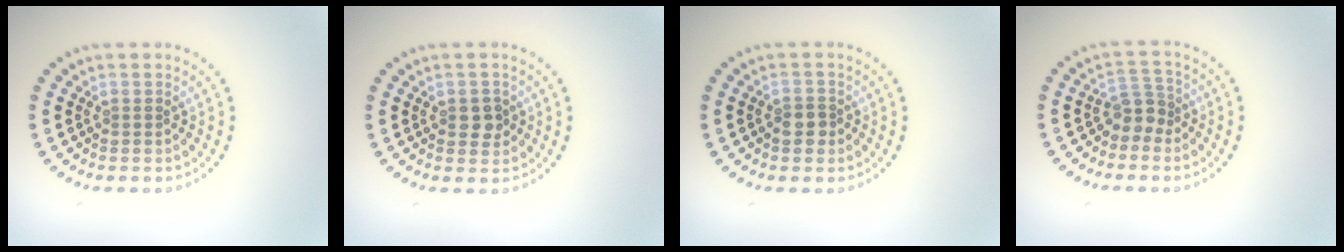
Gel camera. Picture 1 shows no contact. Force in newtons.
{"total": 1.9, "press": 1.8, "slide": 0.3}
{"total": 1.8, "press": 1.7, "slide": 0.7}
{"total": 2.2, "press": 1.7, "slide": 1.4}